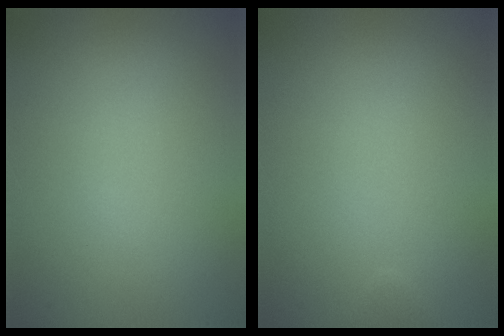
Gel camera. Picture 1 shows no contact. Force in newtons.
{"total": 0.5, "press": 0.5, "slide": 0.1}